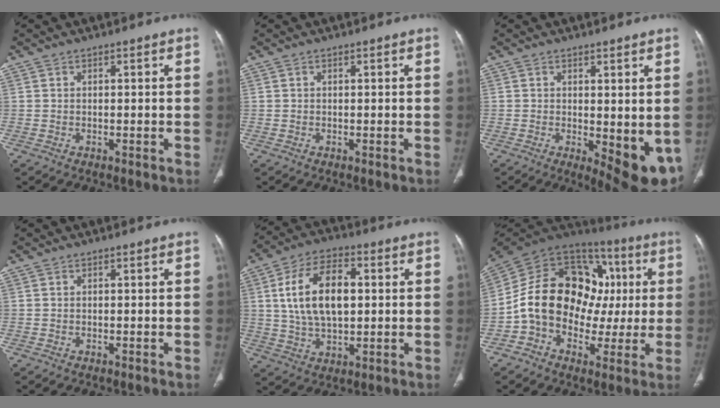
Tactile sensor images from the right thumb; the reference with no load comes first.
{"total": 0.0}
{"total": 9.5, "force": [-1.4, 3.4, 8.7], "torque": [-0.103, -0.024, -0.007]}
{"total": 0.0}
{"total": 14.5, "force": [2.3, 8.1, 11.8], "torque": [-0.203, 0.011, 0.041]}
{"total": 22.5, "force": [0.4, 16.9, 14.8], "torque": [-0.201, 0.055, 0.005]}